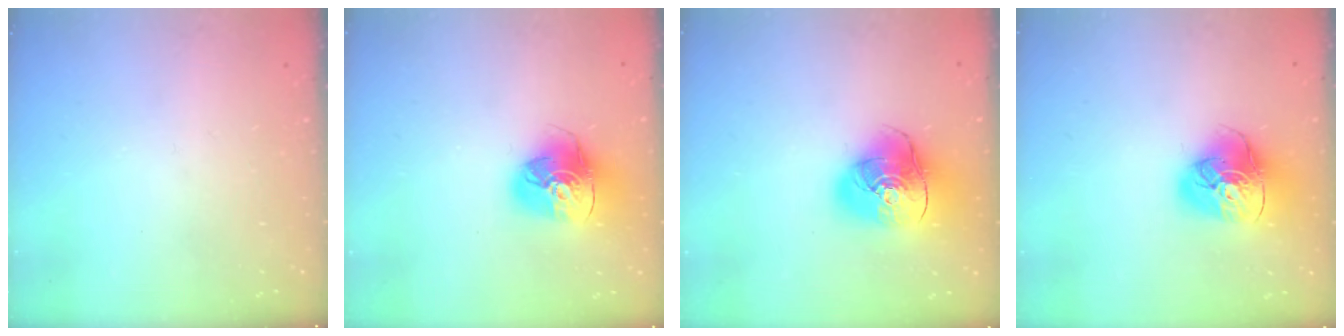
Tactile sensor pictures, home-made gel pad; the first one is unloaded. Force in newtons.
{"total": 15.8, "press": 15.7, "slide": 2.1}
{"total": 16.8, "press": 16.6, "slide": 2.5}
{"total": 16.4, "press": 16.3, "slide": 1.9}